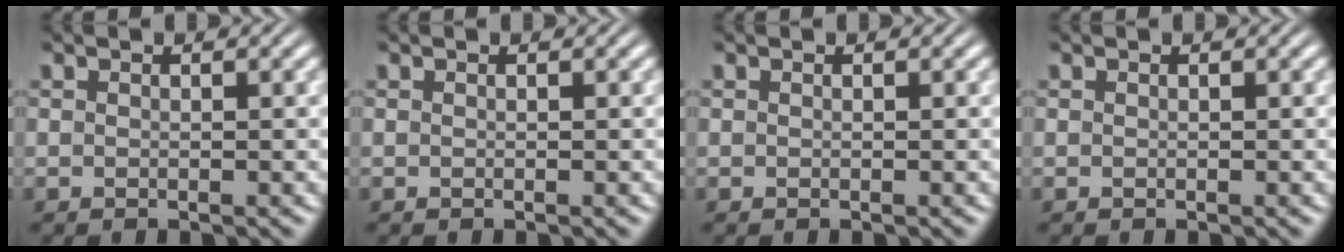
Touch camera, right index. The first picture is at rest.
{"total": 0.0}
{"total": 0.0}
{"total": 0.0}